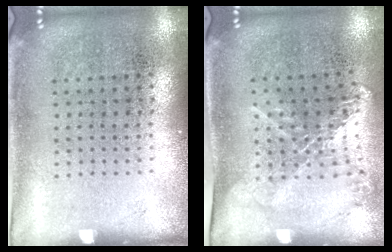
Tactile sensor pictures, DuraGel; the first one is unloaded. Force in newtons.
{"total": 1.3, "press": 1.2, "slide": 0.4}